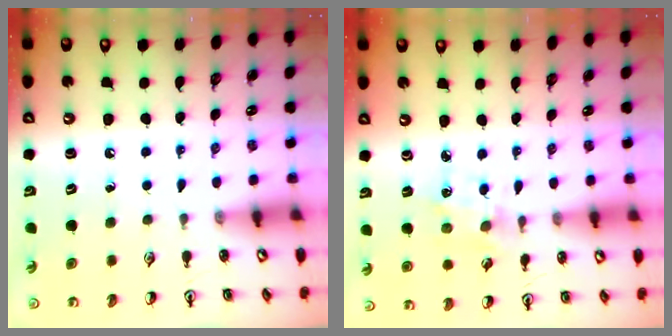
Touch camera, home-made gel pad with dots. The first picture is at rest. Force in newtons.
{"total": 1.6, "press": 1.6, "slide": 0.0}